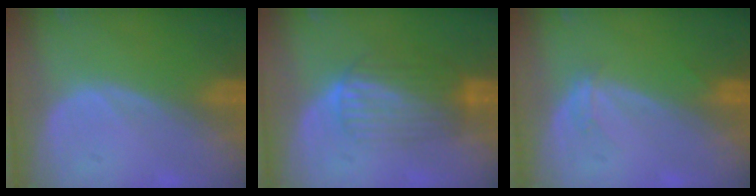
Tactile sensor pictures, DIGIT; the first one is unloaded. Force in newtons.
{"total": 6.7, "press": 6.3, "slide": 2.3}
{"total": 1.5, "press": 1.4, "slide": 0.3}